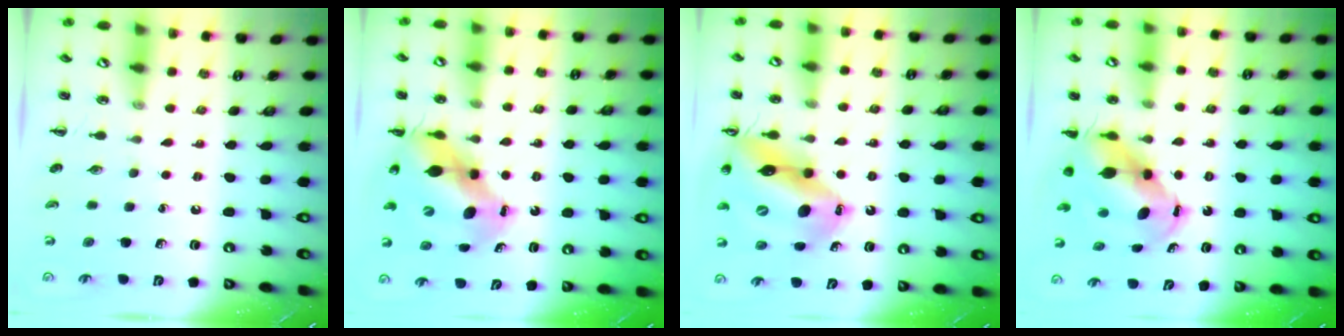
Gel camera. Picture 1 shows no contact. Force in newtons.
{"total": 11.1, "press": 10.7, "slide": 3.0}
{"total": 18.2, "press": 17.4, "slide": 5.3}
{"total": 7.6, "press": 7.3, "slide": 2.2}